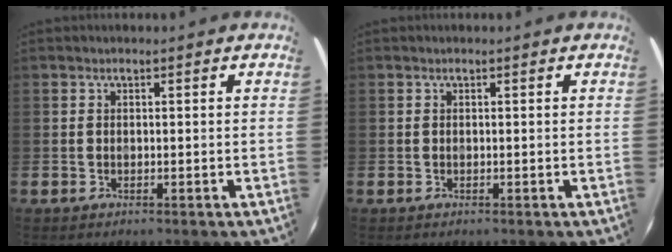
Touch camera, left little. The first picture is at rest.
{"total": 0.0}